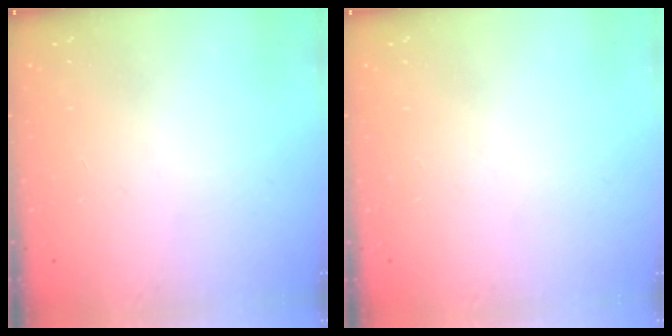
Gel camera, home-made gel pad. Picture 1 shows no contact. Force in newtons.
{"total": 0.0}